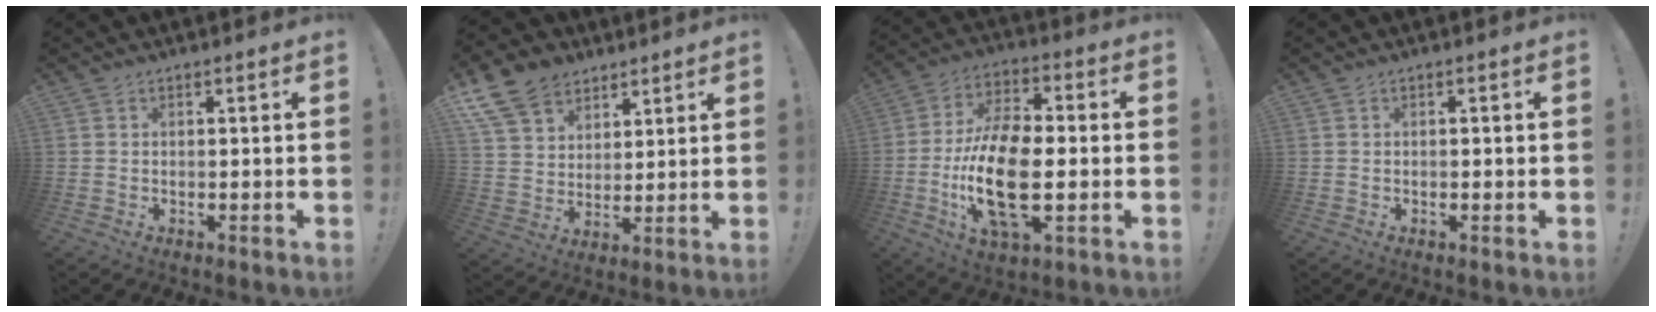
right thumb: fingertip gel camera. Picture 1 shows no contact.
{"total": 13.2, "force": [8.3, 9.2, 4.5], "torque": [-0.076, -0.055, 0.163]}
{"total": 19.6, "force": [-3.7, 9.5, 16.8], "torque": [-0.344, 0.003, -0.060]}
{"total": 0.6, "force": [-0.3, 0.2, 0.5], "torque": [-0.011, 0.002, -0.006]}